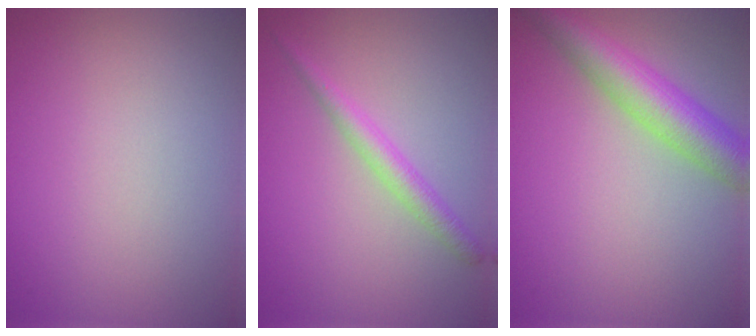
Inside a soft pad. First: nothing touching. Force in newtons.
{"total": 2.1, "press": 2.1, "slide": 0.1}
{"total": 6.0, "press": 6.0, "slide": 0.2}